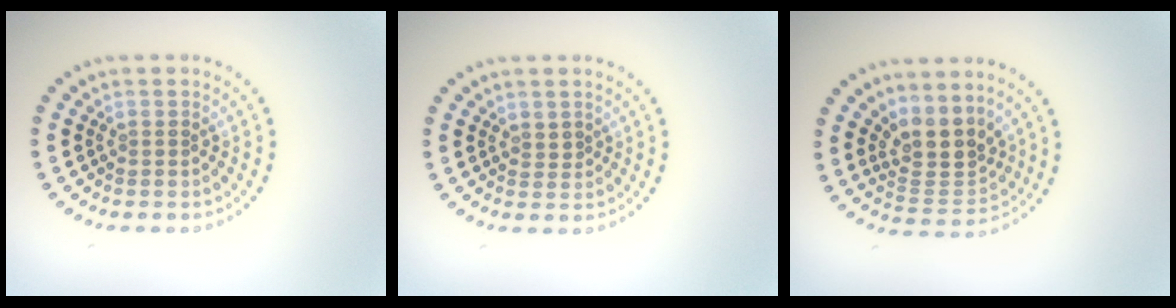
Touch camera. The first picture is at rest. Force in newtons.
{"total": 0.6, "press": 0.3, "slide": 0.5}
{"total": 3.9, "press": 3.2, "slide": 2.2}